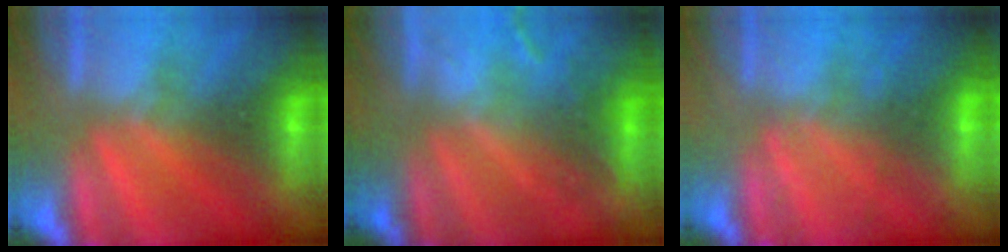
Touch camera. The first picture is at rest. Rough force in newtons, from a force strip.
{"total": 2.1}
{"total": 2.0}